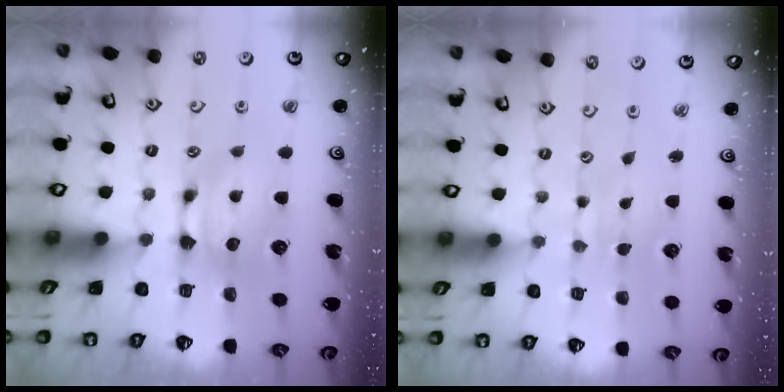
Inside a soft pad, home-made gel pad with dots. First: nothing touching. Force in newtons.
{"total": 4.2, "press": 4.2, "slide": 0.3}